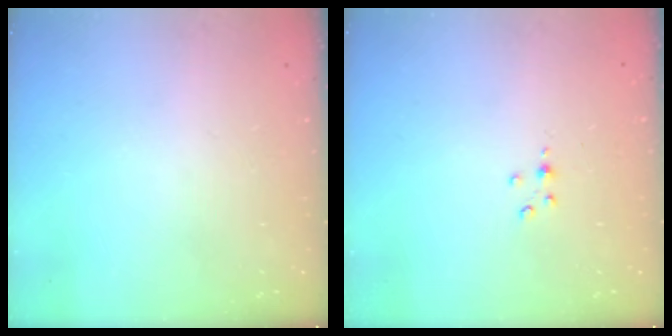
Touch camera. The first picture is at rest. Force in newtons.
{"total": 3.2, "press": 3.1, "slide": 0.5}